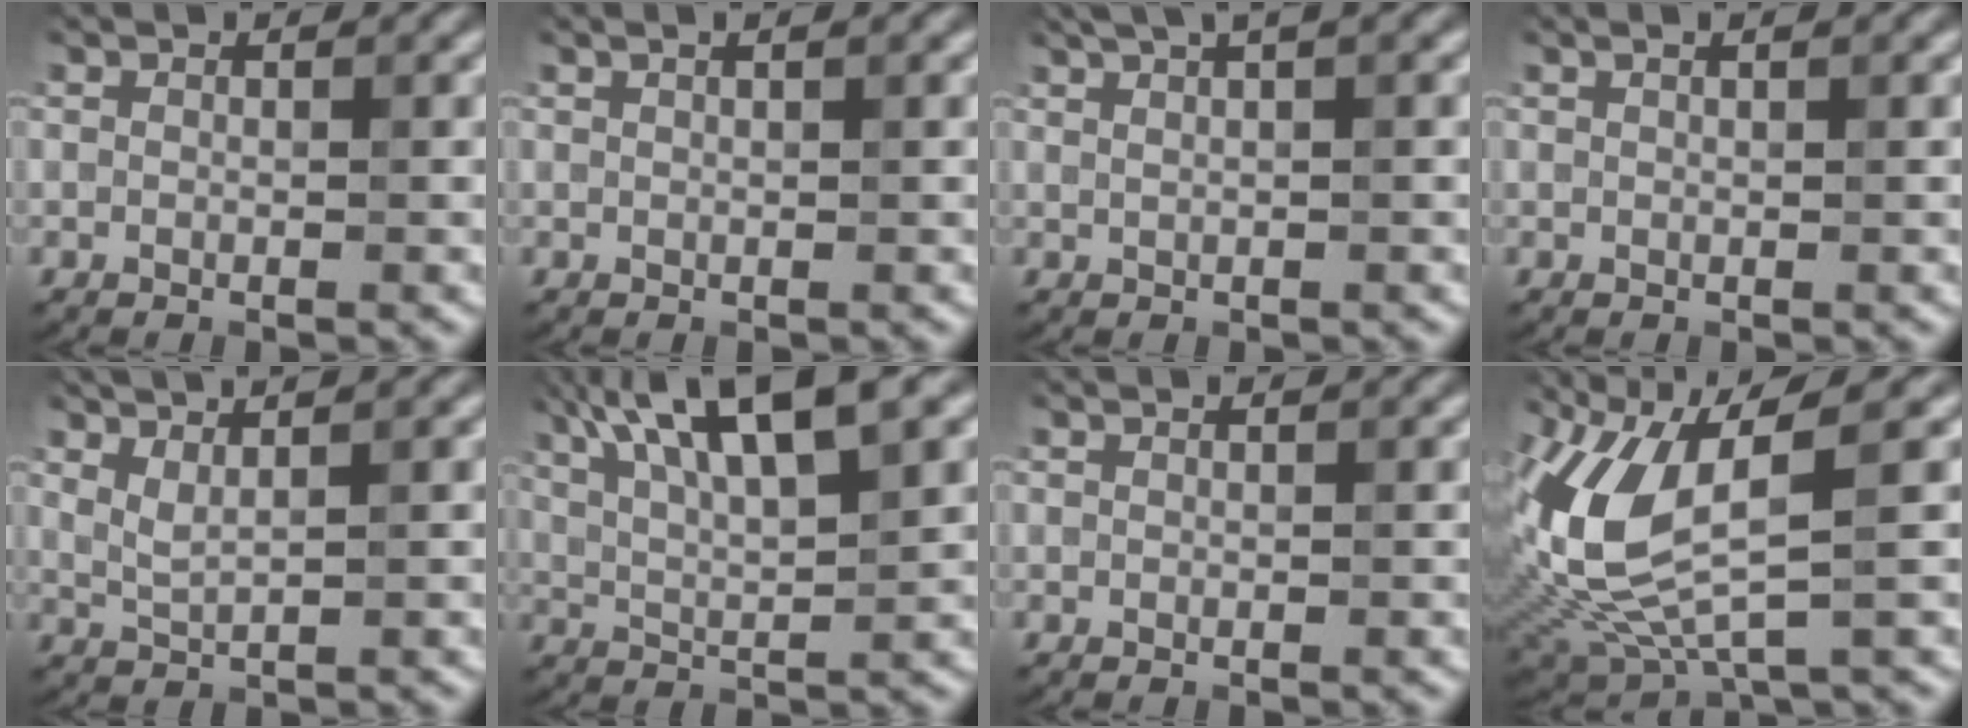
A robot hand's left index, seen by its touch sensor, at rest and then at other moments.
{"total": 1.4, "force": [0.9, 0.4, 1.0], "torque": [-0.007, -0.006, 0.008]}
{"total": 5.3, "force": [3.3, 1.9, 3.7], "torque": [-0.037, 0.029, 0.028]}
{"total": 1.1, "force": [0.8, 0.2, 0.8], "torque": [-0.007, -0.005, 0.009]}
{"total": 2.6, "force": [1.6, 0.7, 2.0], "torque": [-0.037, 0.003, 0.029]}
{"total": 10.5, "force": [5.8, 2.8, 8.2], "torque": [-0.137, 0.023, 0.094]}
{"total": 0.0}
{"total": 9.2, "force": [1.5, 3.6, 8.4], "torque": [-0.195, -0.010, 0.032]}